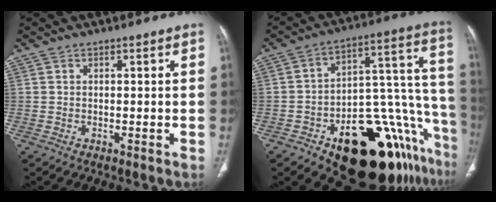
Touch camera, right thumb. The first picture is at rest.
{"total": 27.5, "force": [-14.7, 11.9, 19.9], "torque": [-0.161, 0.115, -0.204]}